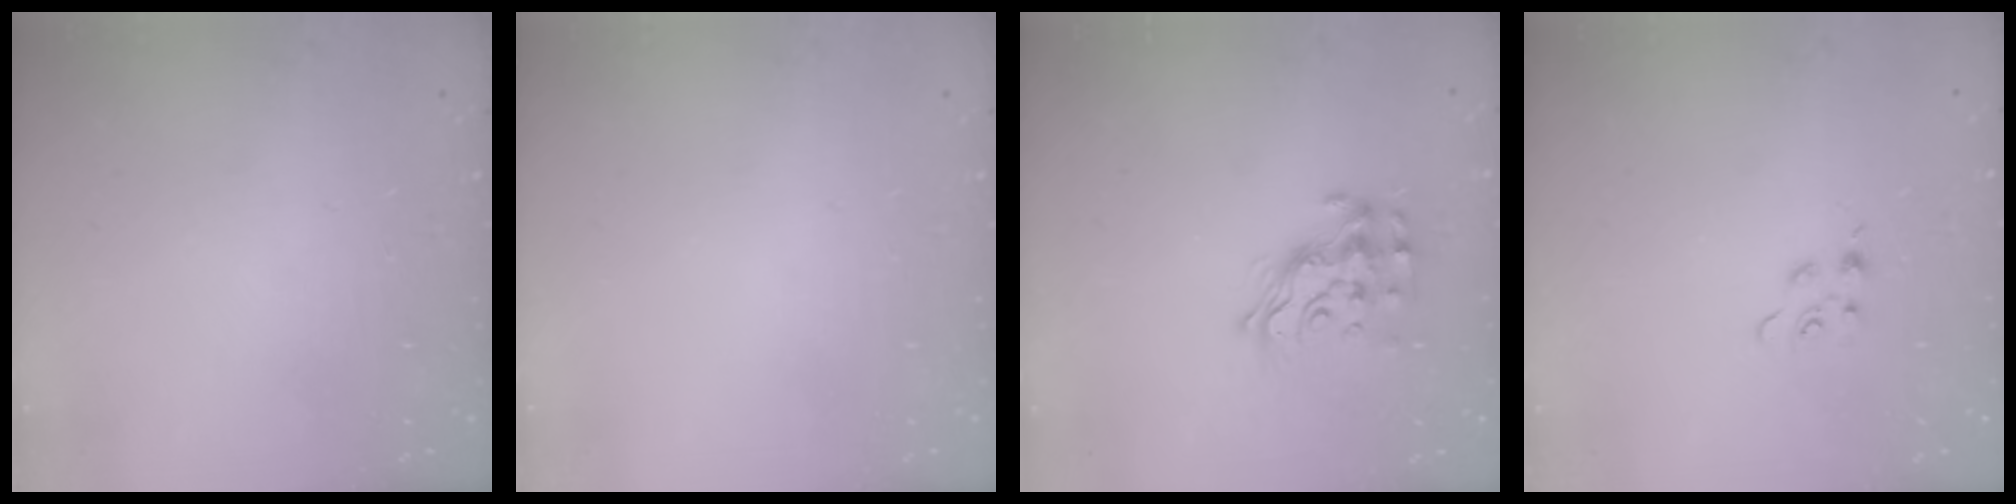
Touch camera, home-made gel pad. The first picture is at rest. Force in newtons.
{"total": 0.0}
{"total": 13.9, "press": 13.9, "slide": 1.2}
{"total": 5.3, "press": 5.3, "slide": 0.7}